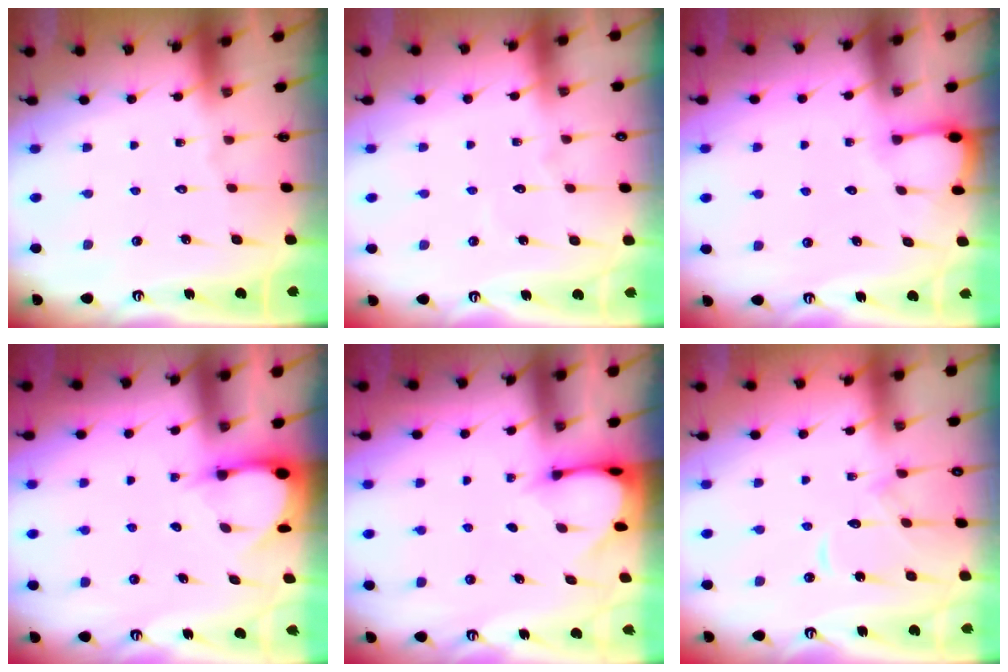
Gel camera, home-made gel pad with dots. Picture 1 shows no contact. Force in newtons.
{"total": 2.5, "press": 2.5, "slide": 0.2}
{"total": 3.7, "press": 3.7, "slide": 0.2}
{"total": 3.4, "press": 3.4, "slide": 0.3}
{"total": 3.1, "press": 3.1, "slide": 0.2}
{"total": 9.4, "press": 9.4, "slide": 0.3}